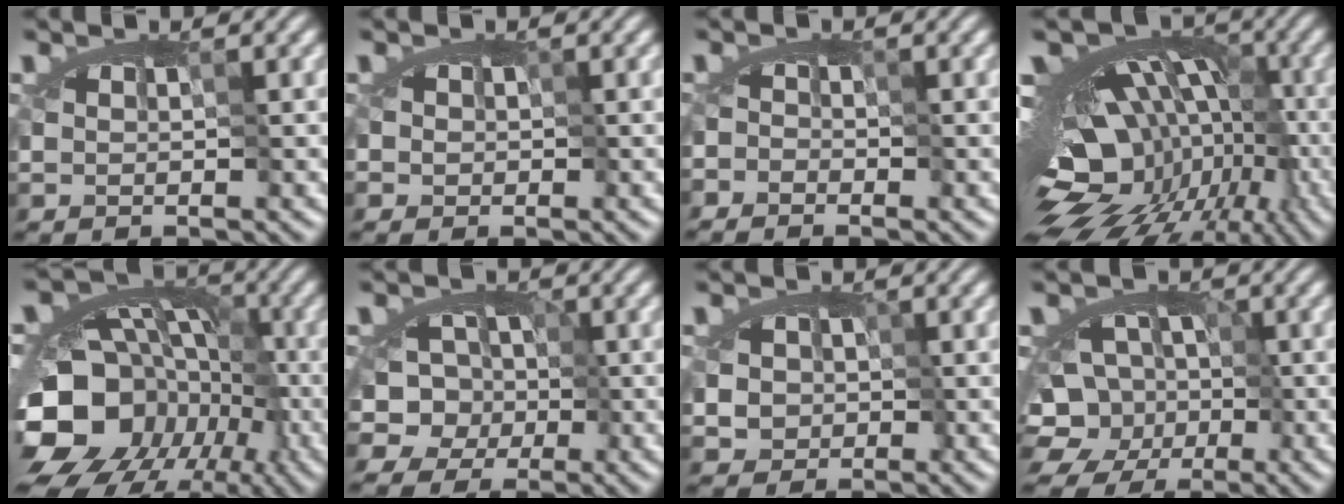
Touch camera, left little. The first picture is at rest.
{"total": 0.6, "force": [-0.1, 0.6, 0.0], "torque": [-0.013, -0.004, 0.012]}
{"total": 1.1, "force": [-1.0, -0.1, -0.4], "torque": [0.009, -0.003, -0.018]}
{"total": 15.2, "force": [-6.6, 9.4, 9.8], "torque": [-0.136, -0.002, -0.092]}
{"total": 17.5, "force": [-8.5, 14.2, 5.7], "torque": [-0.093, -0.020, -0.163]}
{"total": 6.8, "force": [-1.4, 6.1, 2.6], "torque": [-0.021, 0.025, -0.065]}
{"total": 1.8, "force": [-1.0, 1.5, 0.0], "torque": [-0.008, -0.008, -0.010]}
{"total": 9.2, "force": [-5.5, 7.0, 2.2], "torque": [0.001, -0.009, -0.107]}